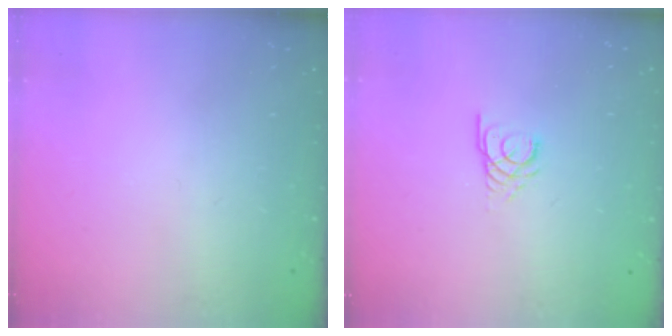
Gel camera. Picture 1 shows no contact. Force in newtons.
{"total": 3.0, "press": 3.0, "slide": 0.4}